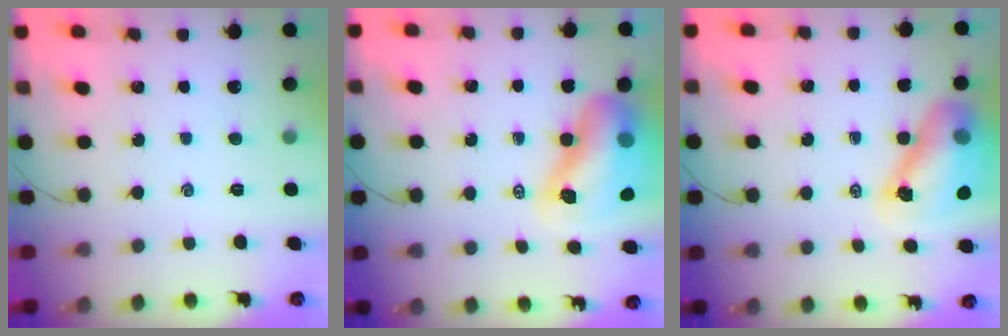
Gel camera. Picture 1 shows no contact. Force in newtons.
{"total": 14.6, "press": 14.1, "slide": 3.9}
{"total": 12.4, "press": 11.9, "slide": 3.7}